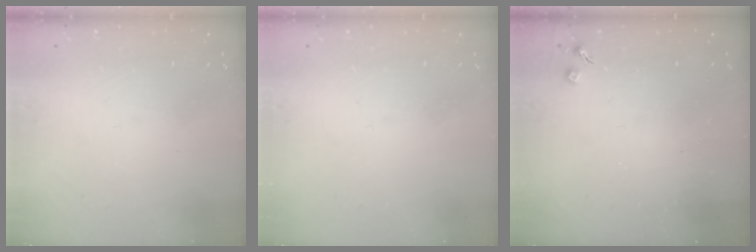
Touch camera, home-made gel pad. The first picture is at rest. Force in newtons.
{"total": 0.0}
{"total": 2.7, "press": 2.6, "slide": 0.4}